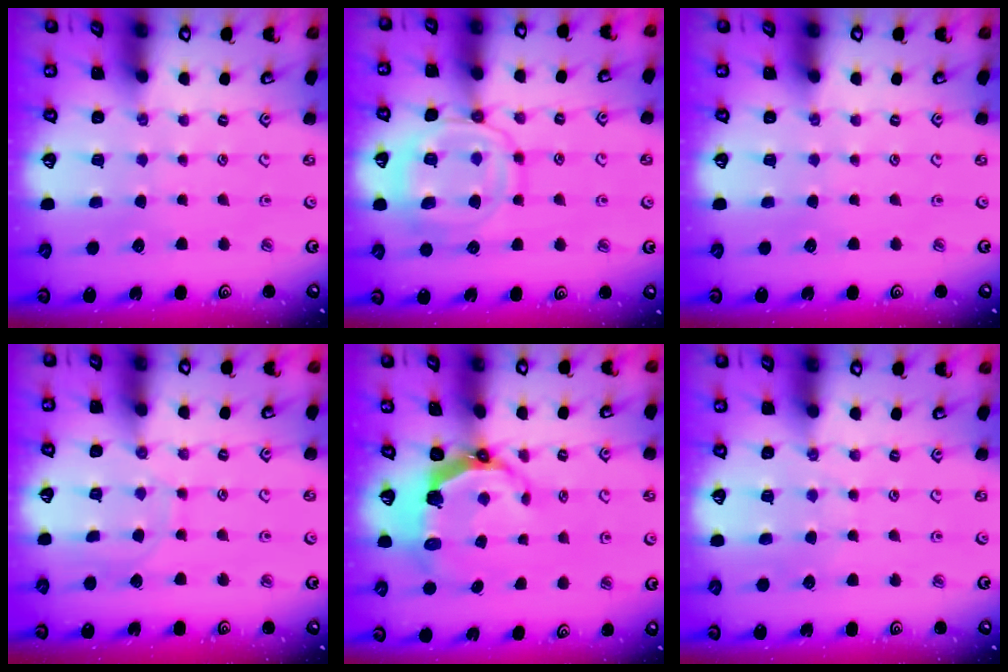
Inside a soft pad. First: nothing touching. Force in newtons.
{"total": 13.4, "press": 13.3, "slide": 1.1}
{"total": 0.0}
{"total": 6.1, "press": 6.1, "slide": 0.6}
{"total": 7.6, "press": 6.0, "slide": 4.8}
{"total": 3.7, "press": 3.7, "slide": 0.4}